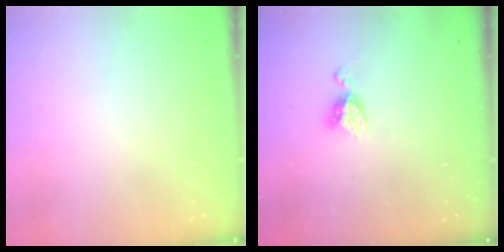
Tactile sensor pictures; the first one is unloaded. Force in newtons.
{"total": 5.3, "press": 5.3, "slide": 0.5}